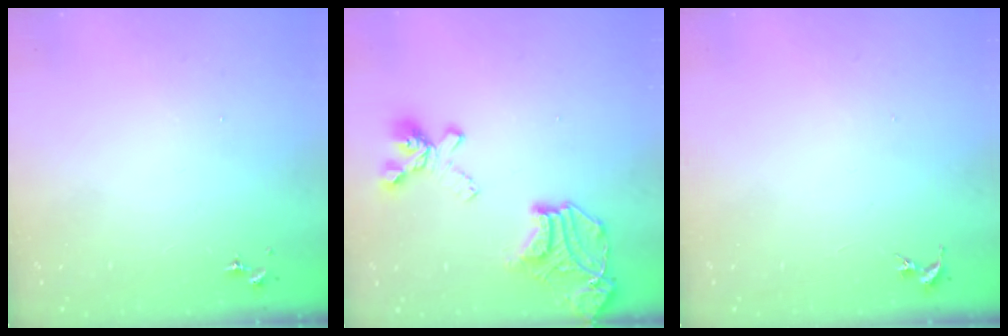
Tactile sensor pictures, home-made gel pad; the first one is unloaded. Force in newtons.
{"total": 21.1, "press": 21.0, "slide": 2.5}
{"total": 0.0}